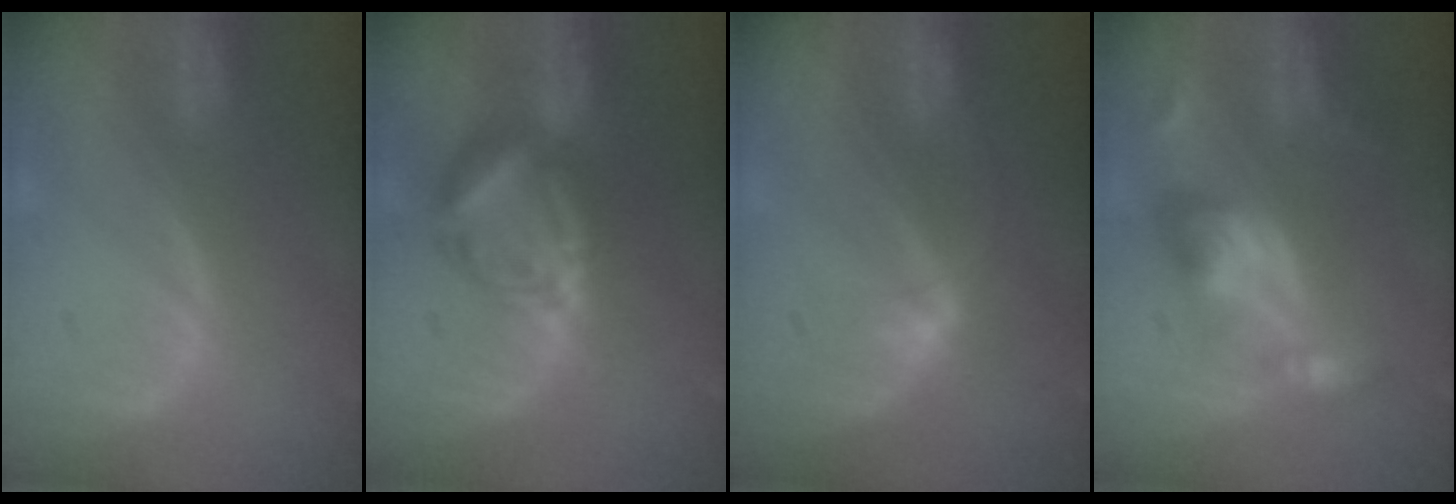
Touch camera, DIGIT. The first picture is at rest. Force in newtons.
{"total": 6.2, "press": 6.2, "slide": 0.4}
{"total": 2.9, "press": 2.5, "slide": 1.5}
{"total": 6.0, "press": 6.0, "slide": 0.8}